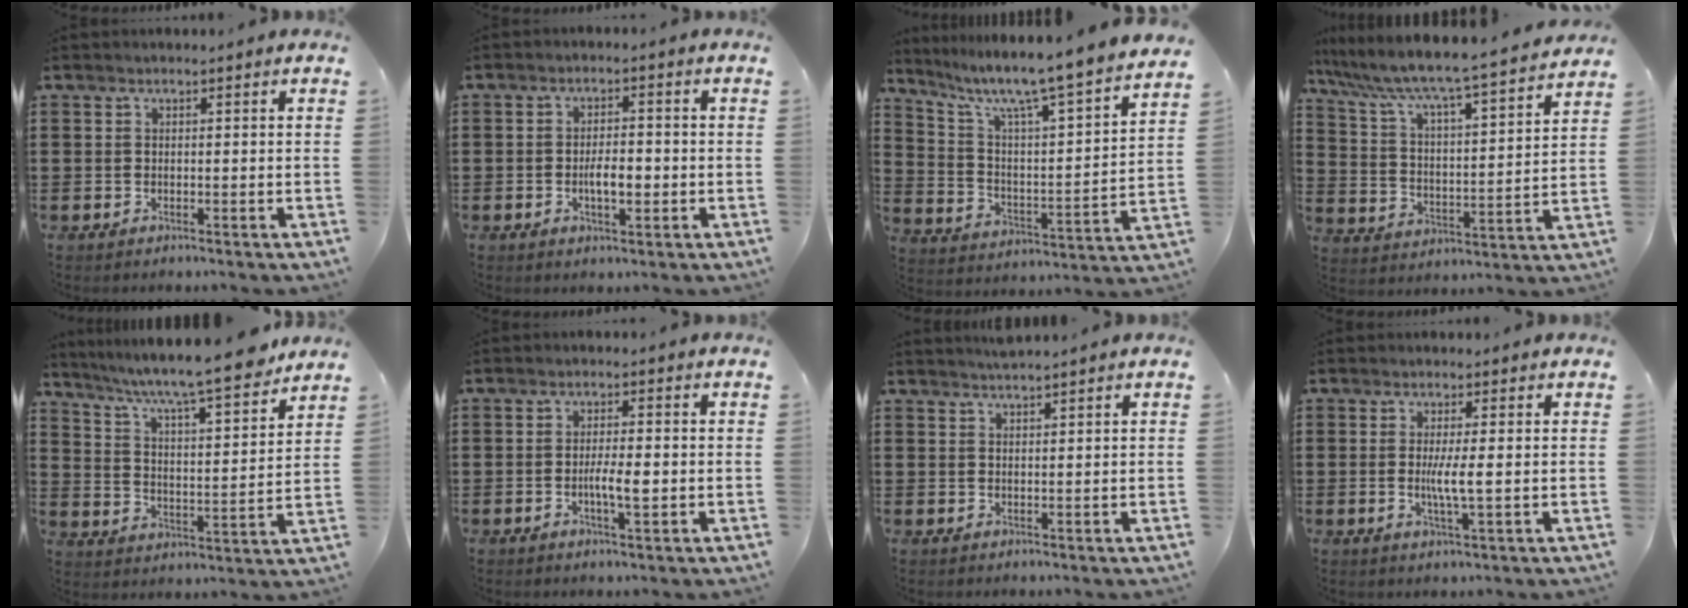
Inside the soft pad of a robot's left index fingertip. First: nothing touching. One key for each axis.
{"total": 4.1, "fx": -0.8, "fy": 1.7, "fz": 3.6, "tx": -0.058, "ty": 0.001, "tz": -0.019}
{"total": 7.1, "fx": 6.2, "fy": -0.5, "fz": 3.5, "tx": -0.097, "ty": -0.059, "tz": 0.093}
{"total": 5.8, "fx": 5.4, "fy": -0.2, "fz": 2.1, "tx": -0.069, "ty": -0.051, "tz": 0.080}
{"total": 8.5, "fx": 7.4, "fy": 0.1, "fz": 4.2, "tx": -0.101, "ty": -0.048, "tz": 0.118}
{"total": 3.9, "fx": -0.7, "fy": 0.8, "fz": 3.7, "tx": -0.072, "ty": -0.002, "tz": -0.016}
{"total": 1.5, "fx": 1.4, "fy": -0.3, "fz": 0.3, "tx": -0.007, "ty": 0.000, "tz": 0.028}
{"total": 3.9, "fx": -0.1, "fy": 0.3, "fz": 3.9, "tx": -0.077, "ty": -0.008, "tz": -0.005}